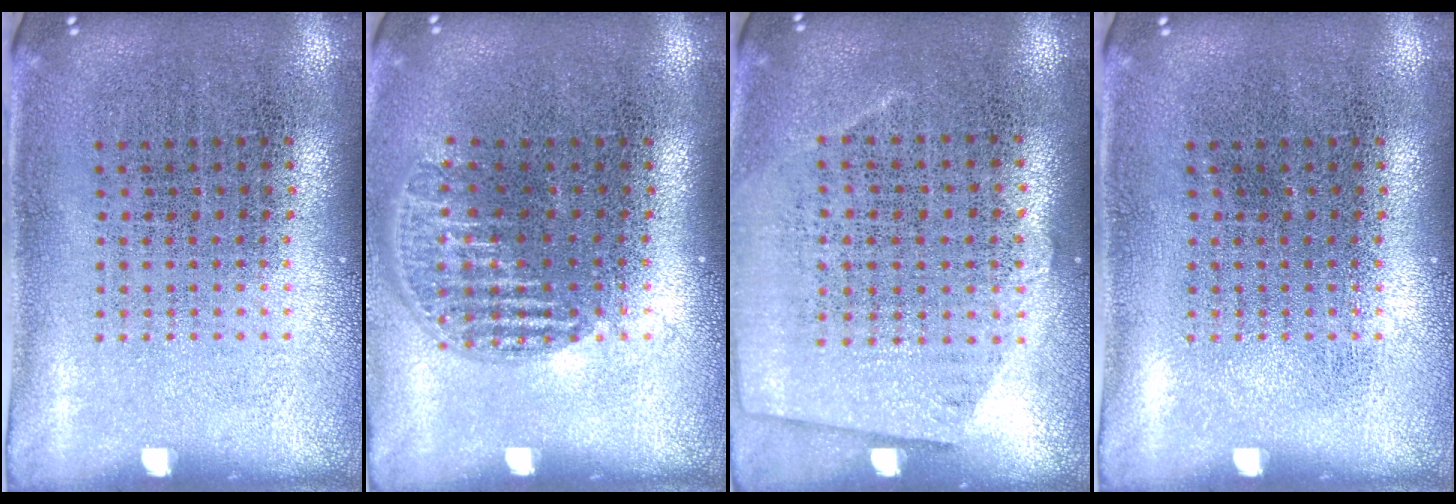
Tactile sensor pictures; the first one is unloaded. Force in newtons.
{"total": 1.2, "press": 1.0, "slide": 0.5}
{"total": 0.6, "press": 0.2, "slide": 0.6}
{"total": 0.0}